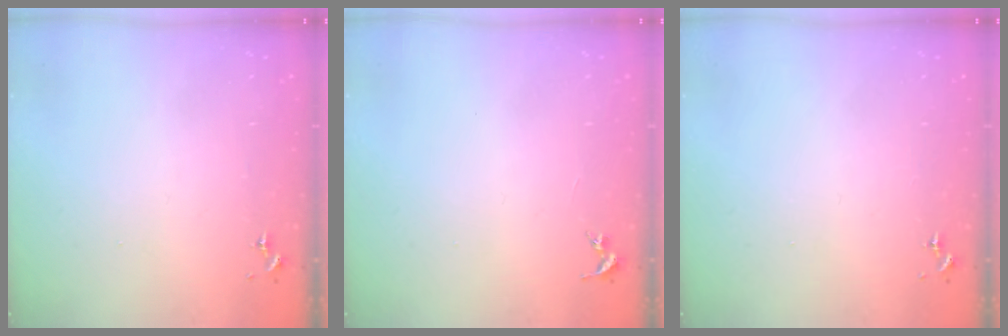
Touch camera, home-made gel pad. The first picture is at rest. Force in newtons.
{"total": 0.0}
{"total": 0.0}